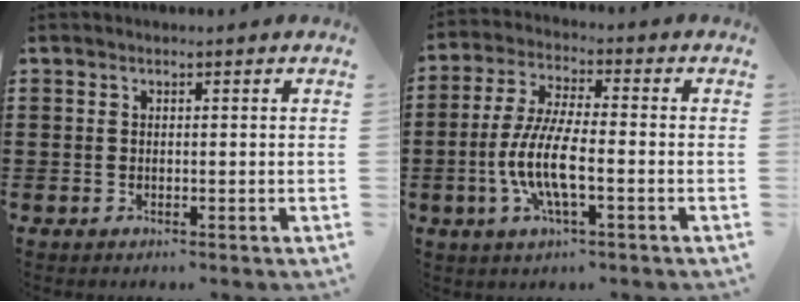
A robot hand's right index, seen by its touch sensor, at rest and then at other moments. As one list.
[{"total": 8.5, "force": [-2.7, 2.1, 7.8], "torque": [-0.177, -0.013, -0.058]}]